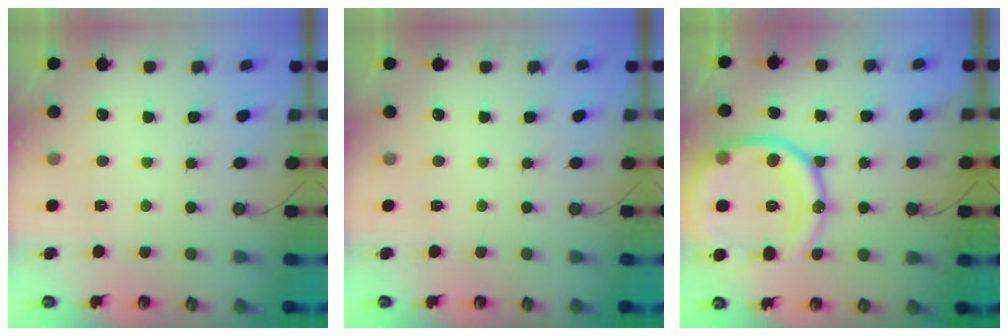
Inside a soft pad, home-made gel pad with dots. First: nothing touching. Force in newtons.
{"total": 0.0}
{"total": 22.8, "press": 22.7, "slide": 2.2}